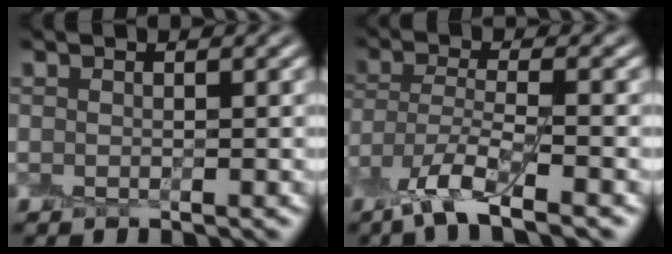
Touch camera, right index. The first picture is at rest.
{"total": 5.6, "force": [-3.7, 1.2, 4.0], "torque": [-0.085, -0.007, -0.082]}